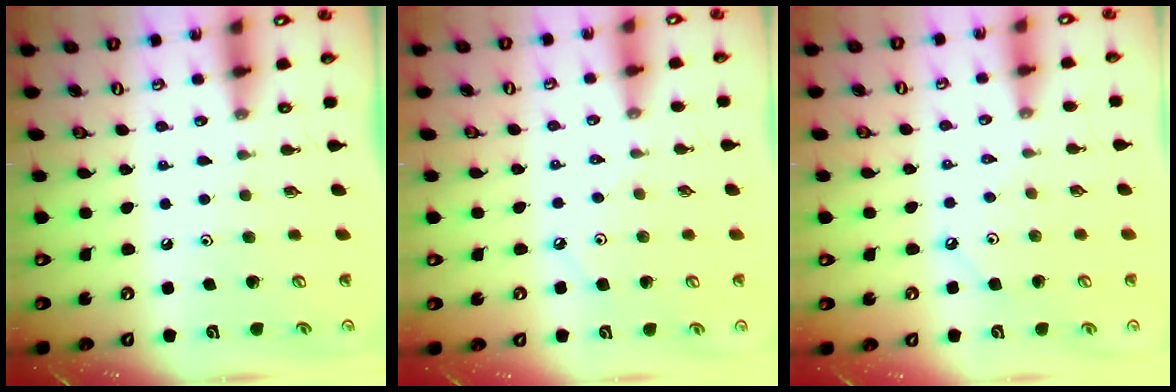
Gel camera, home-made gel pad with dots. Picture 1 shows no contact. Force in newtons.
{"total": 2.8, "press": 2.7, "slide": 0.5}
{"total": 3.7, "press": 3.7, "slide": 0.3}